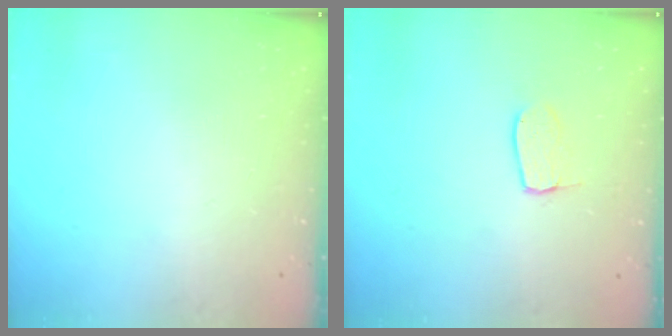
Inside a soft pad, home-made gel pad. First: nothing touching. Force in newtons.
{"total": 4.3, "press": 4.3, "slide": 0.2}